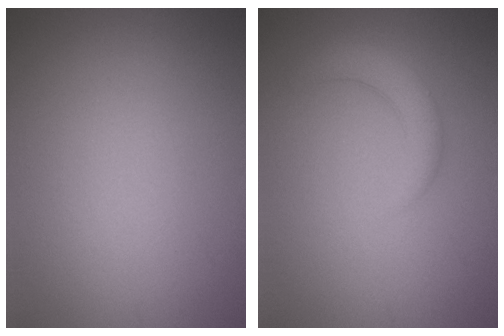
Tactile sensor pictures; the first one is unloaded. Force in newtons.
{"total": 2.6, "press": 2.5, "slide": 0.3}